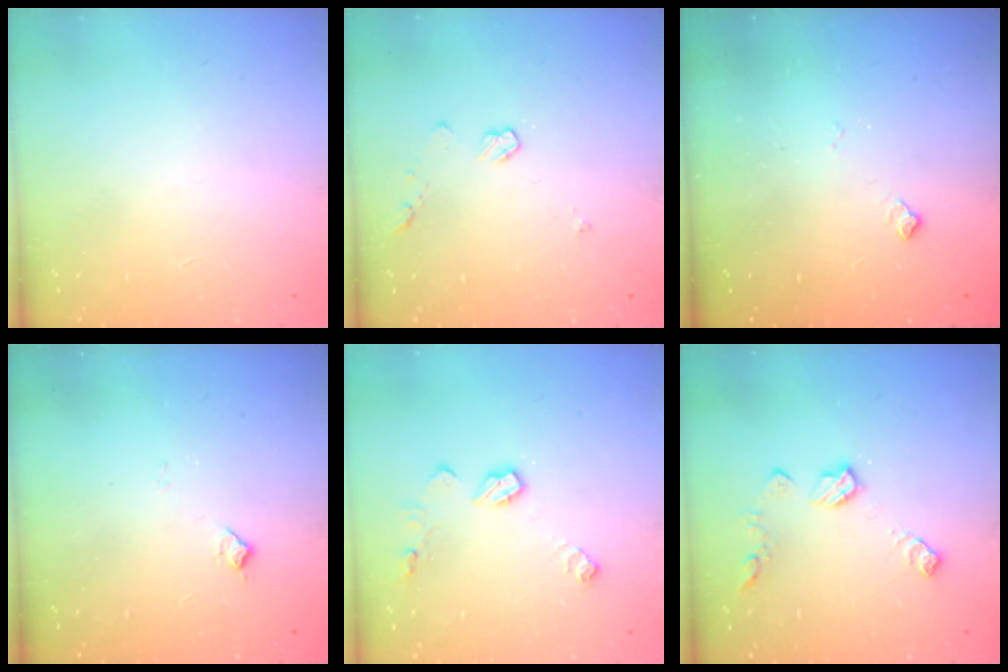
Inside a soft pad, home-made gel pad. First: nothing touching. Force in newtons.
{"total": 3.3, "press": 3.2, "slide": 0.4}
{"total": 6.1, "press": 6.1, "slide": 0.7}
{"total": 5.0, "press": 5.0, "slide": 0.4}
{"total": 8.0, "press": 8.0, "slide": 0.3}
{"total": 8.2, "press": 8.2, "slide": 0.3}